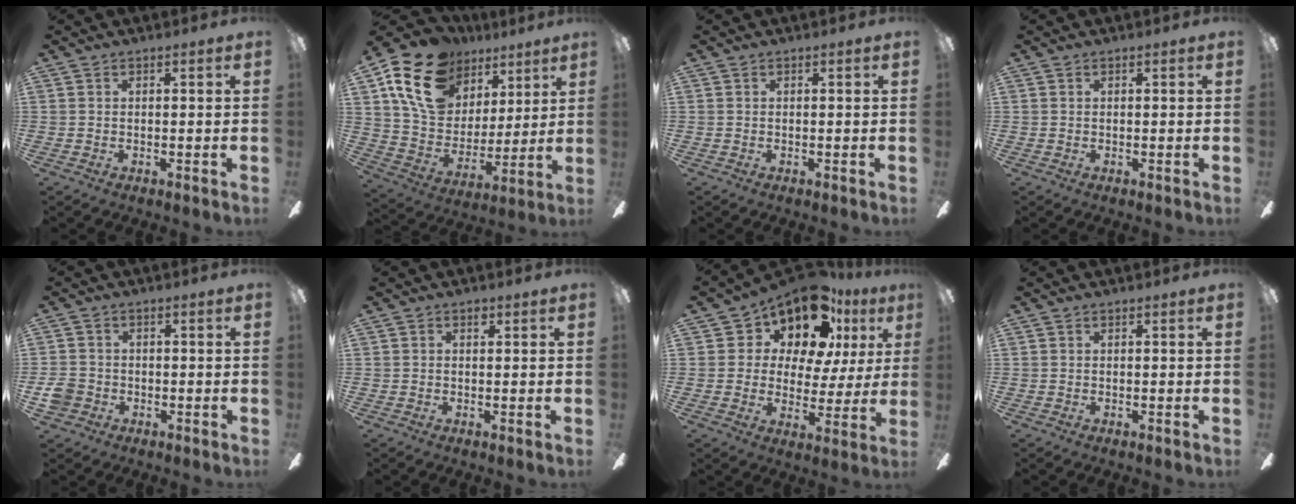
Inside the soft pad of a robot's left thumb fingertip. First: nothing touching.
{"total": 20.4, "force": [11.6, 13.8, 9.6], "torque": [-0.174, -0.046, 0.219]}
{"total": 0.0}
{"total": 0.0}
{"total": 4.4, "force": [-1.3, 3.9, 1.6], "torque": [-0.041, 0.009, -0.023]}
{"total": 1.0, "force": [0.6, 0.6, 0.5], "torque": [-0.003, -0.001, 0.009]}
{"total": 15.6, "force": [11.4, 7.5, 7.5], "torque": [-0.143, -0.073, 0.200]}
{"total": 0.0}